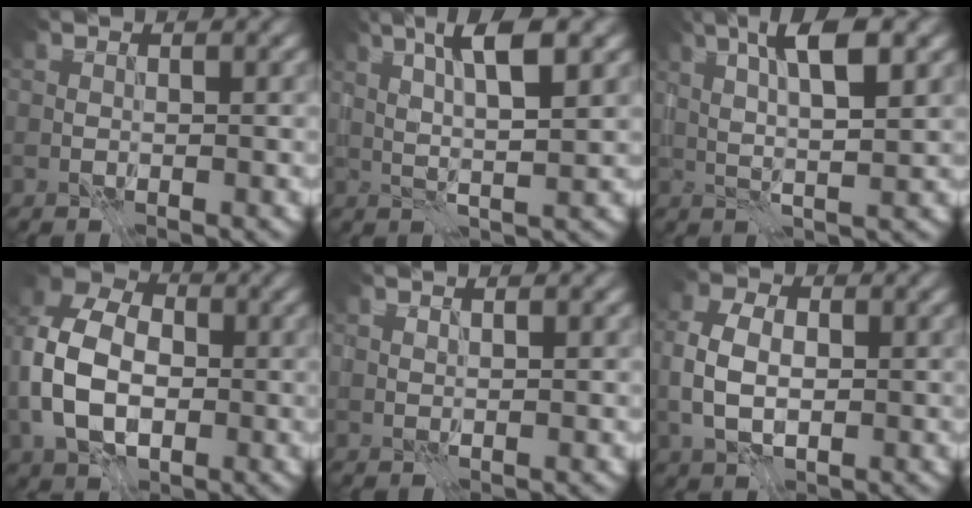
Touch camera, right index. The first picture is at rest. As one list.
[{"total": 5.9, "force": [2.3, 1.1, 5.3], "torque": [-0.093, 0.003, 0.042]}, {"total": 6.4, "force": [2.5, 1.4, 5.7], "torque": [-0.098, 0.005, 0.043]}, {"total": 9.5, "force": [-0.9, 6.7, 6.7], "torque": [-0.150, 0.007, -0.032]}, {"total": 1.0, "force": [0.7, 0.1, 0.6], "torque": [-0.012, -0.002, 0.008]}, {"total": 4.3, "force": [0.0, 2.9, 3.3], "torque": [-0.074, 0.003, -0.002]}]